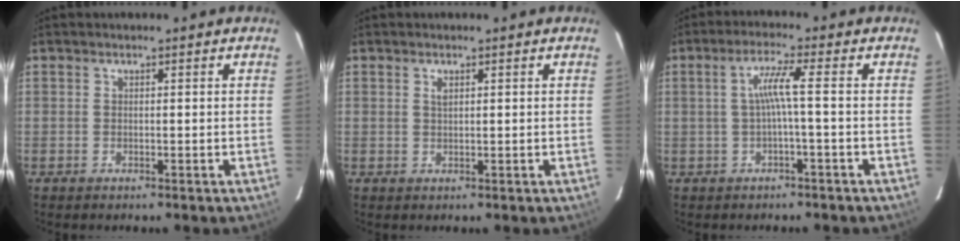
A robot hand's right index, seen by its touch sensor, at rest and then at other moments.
{"total": 1.0, "force": [0.5, 0.4, 0.7], "torque": [-0.013, 0.002, 0.009]}
{"total": 4.0, "force": [-0.7, -0.7, 3.8], "torque": [-0.079, 0.002, -0.009]}